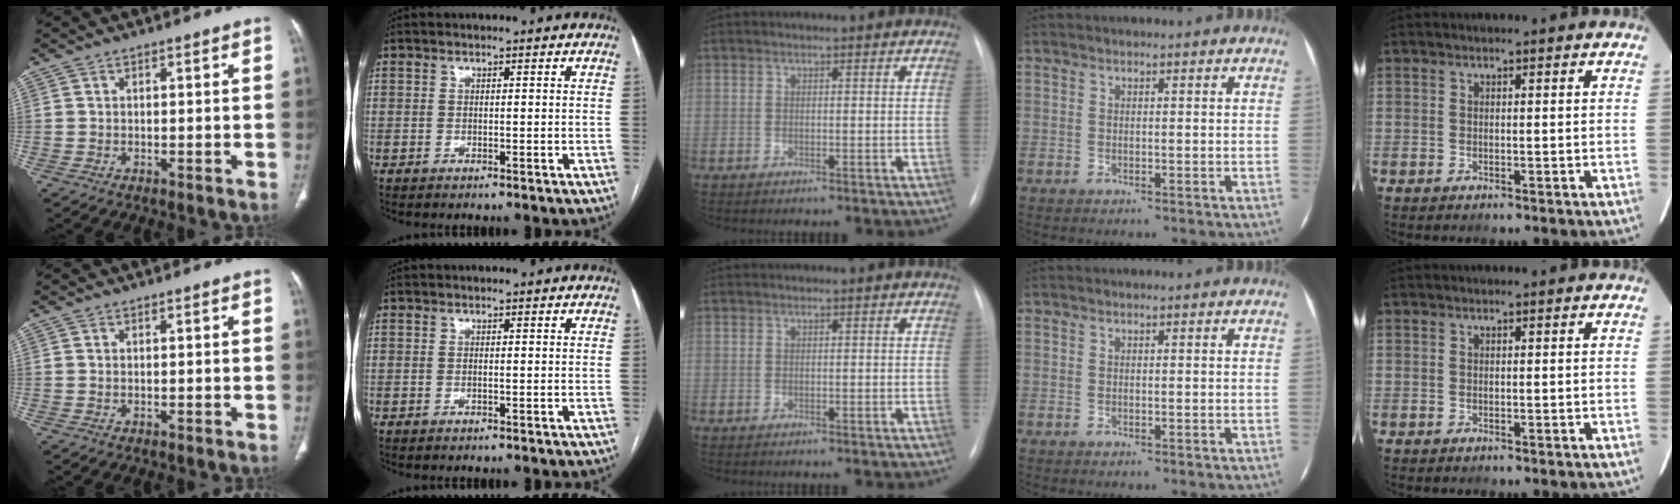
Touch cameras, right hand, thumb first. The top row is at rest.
{}